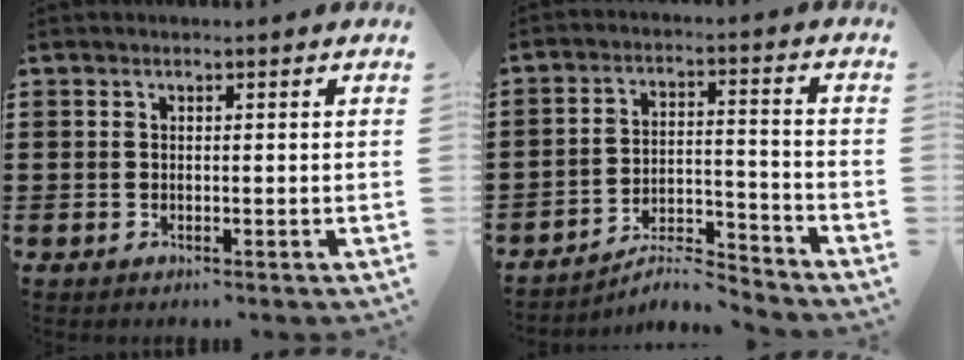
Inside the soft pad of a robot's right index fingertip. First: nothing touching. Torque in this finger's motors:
{"motor_torque": [0.53, -0.52, -0.09, -0.16]}